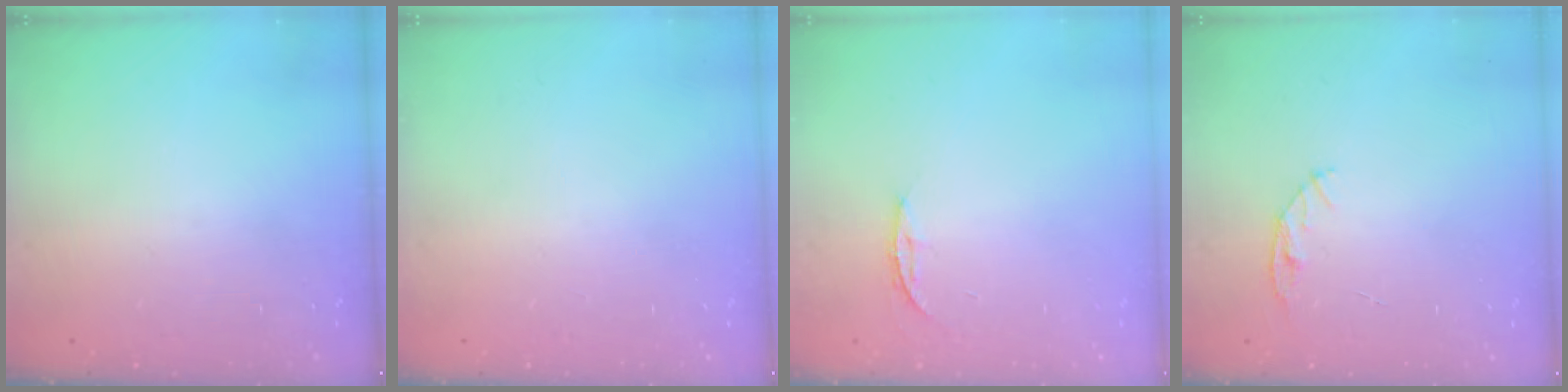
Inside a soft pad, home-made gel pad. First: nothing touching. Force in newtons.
{"total": 0.0}
{"total": 3.6, "press": 3.6, "slide": 0.3}
{"total": 4.8, "press": 4.8, "slide": 0.5}